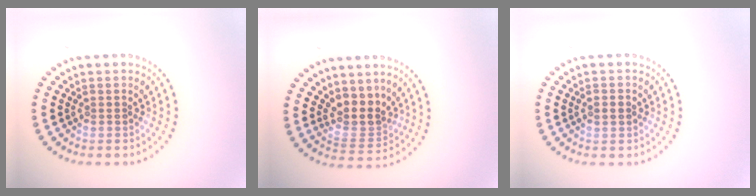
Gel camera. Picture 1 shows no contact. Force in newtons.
{"total": 3.3, "press": 2.6, "slide": 2.0}
{"total": 1.8, "press": 1.8, "slide": 0.2}